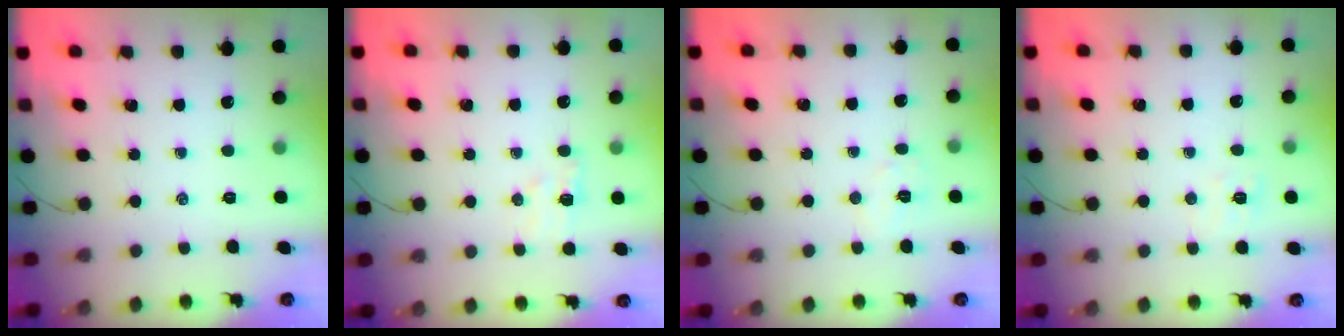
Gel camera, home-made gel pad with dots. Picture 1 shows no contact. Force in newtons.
{"total": 5.4, "press": 5.3, "slide": 1.2}
{"total": 3.9, "press": 3.9, "slide": 0.8}
{"total": 5.8, "press": 5.6, "slide": 1.4}